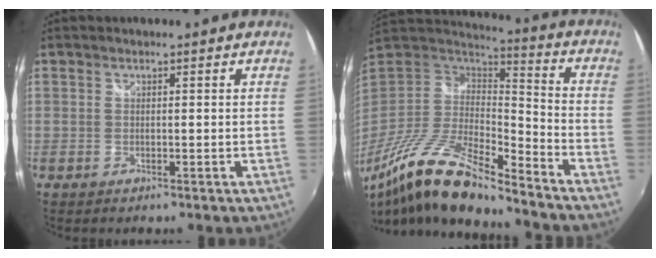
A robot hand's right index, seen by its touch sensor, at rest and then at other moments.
{"total": 20.2, "force": [-14.6, 5.0, 12.9], "torque": [-0.253, -0.044, -0.273]}